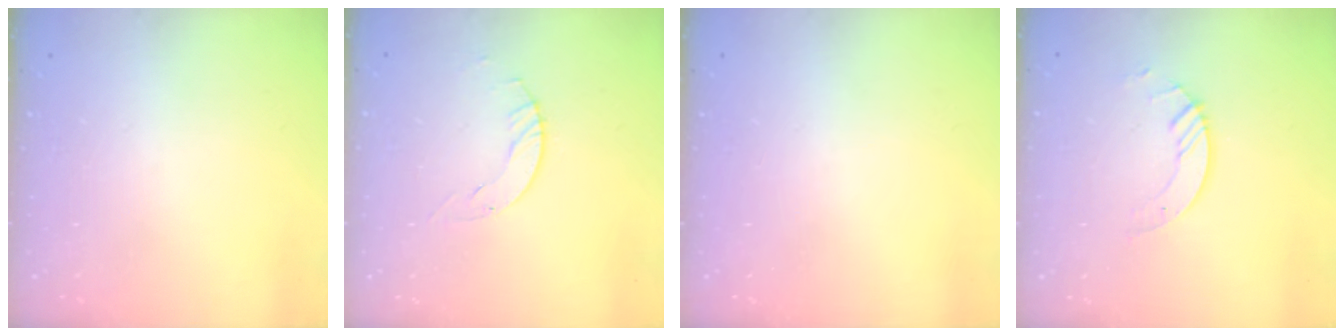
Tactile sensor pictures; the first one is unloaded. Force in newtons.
{"total": 2.9, "press": 2.9, "slide": 0.4}
{"total": 0.0}
{"total": 3.0, "press": 3.0, "slide": 0.3}